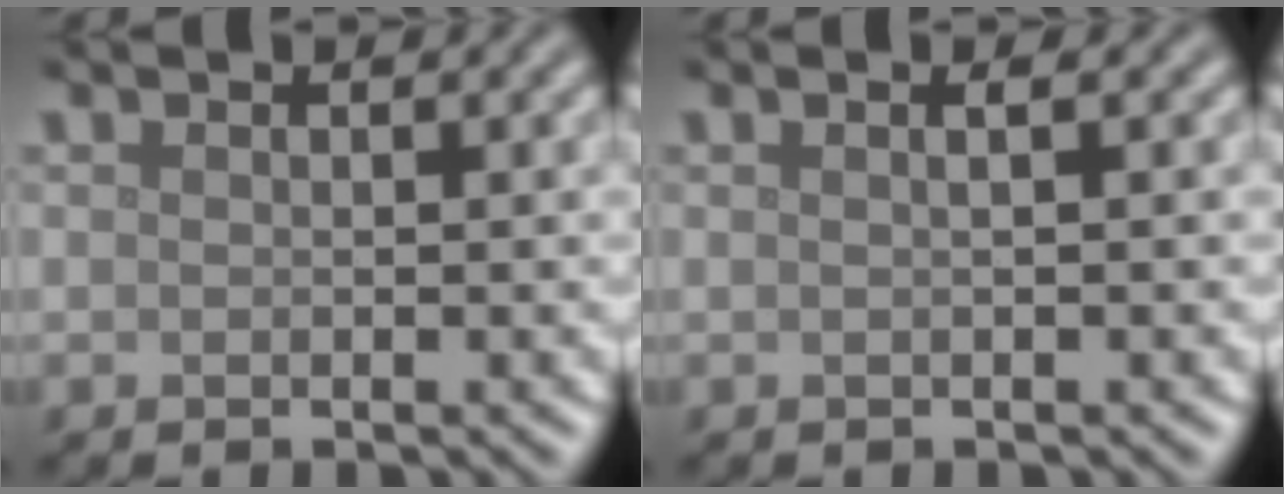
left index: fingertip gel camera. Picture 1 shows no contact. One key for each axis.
{"total": 1.5, "fx": 0.4, "fy": 0.5, "fz": 1.3, "tx": -0.011, "ty": 0.001, "tz": -0.008}